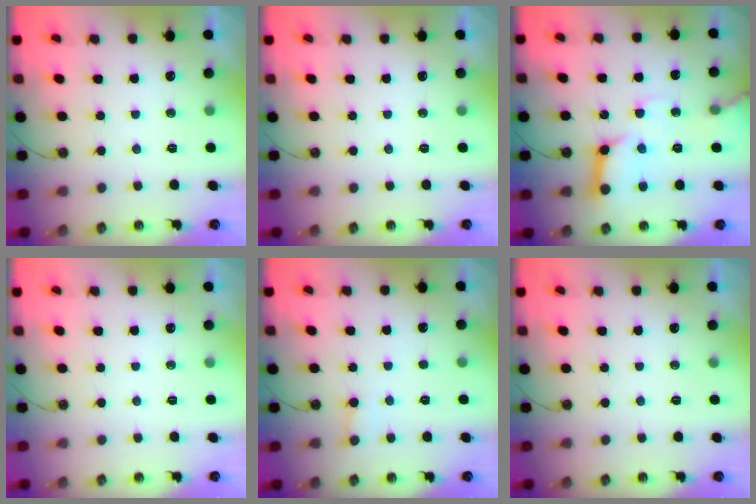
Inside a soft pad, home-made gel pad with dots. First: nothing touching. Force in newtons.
{"total": 0.0}
{"total": 12.9, "press": 12.8, "slide": 1.8}
{"total": 0.0}
{"total": 5.4, "press": 5.4, "slide": 0.3}
{"total": 0.0}